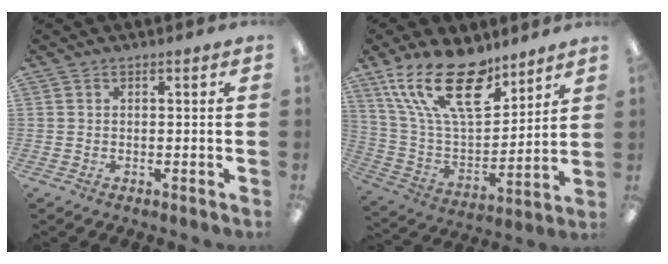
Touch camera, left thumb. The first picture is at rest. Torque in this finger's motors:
{"motor_torque": [0.49, 0.38, 1.44, -1.33, 0.49]}